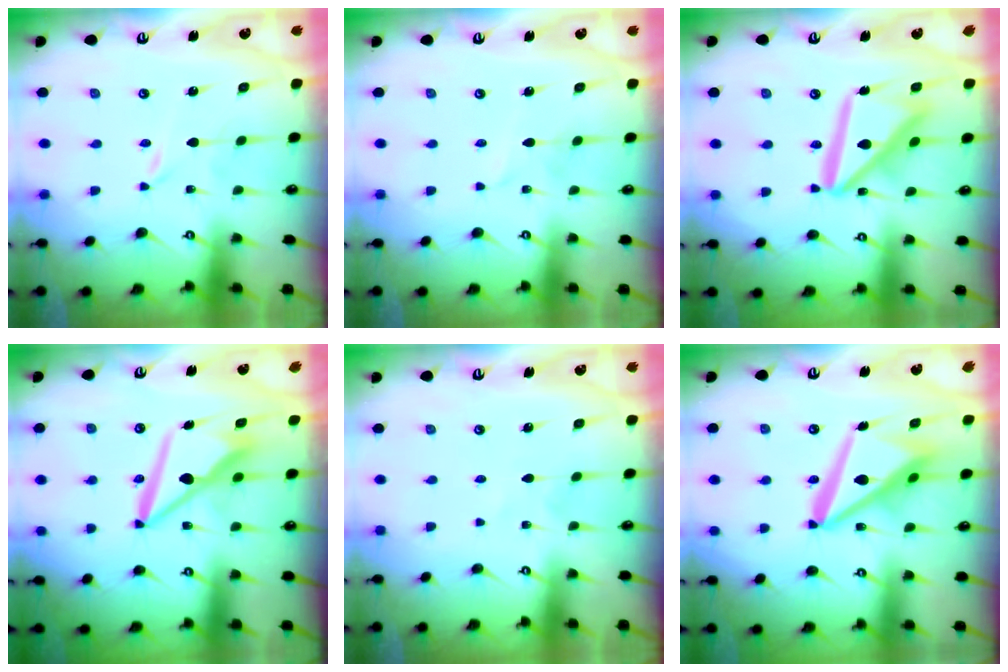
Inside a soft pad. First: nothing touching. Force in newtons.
{"total": 1.7, "press": 1.7, "slide": 0.2}
{"total": 16.0, "press": 15.9, "slide": 1.7}
{"total": 9.8, "press": 9.8, "slide": 0.4}
{"total": 2.2, "press": 2.2, "slide": 0.3}
{"total": 15.4, "press": 15.3, "slide": 1.7}